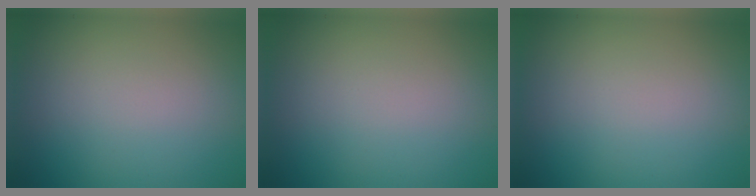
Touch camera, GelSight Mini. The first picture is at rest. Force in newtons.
{"total": 0.0}
{"total": 0.0}